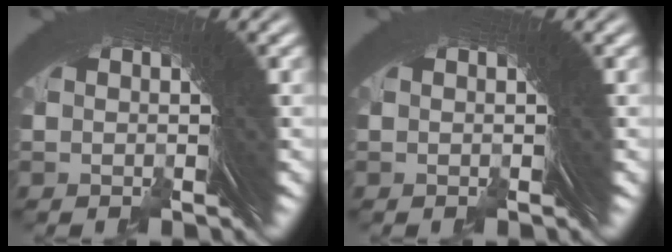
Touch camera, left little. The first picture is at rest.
{"total": 0.0}